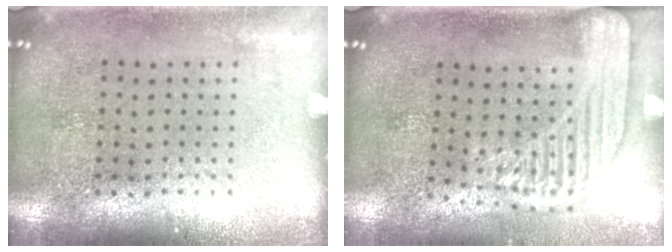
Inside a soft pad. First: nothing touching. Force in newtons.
{"total": 2.2, "press": 1.8, "slide": 1.3}